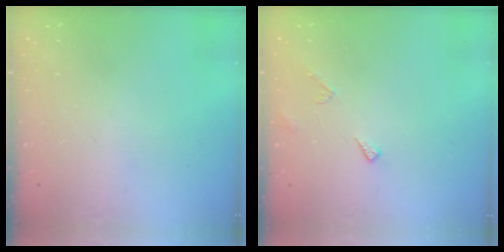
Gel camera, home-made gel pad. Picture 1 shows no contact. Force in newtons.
{"total": 5.0, "press": 5.0, "slide": 0.5}